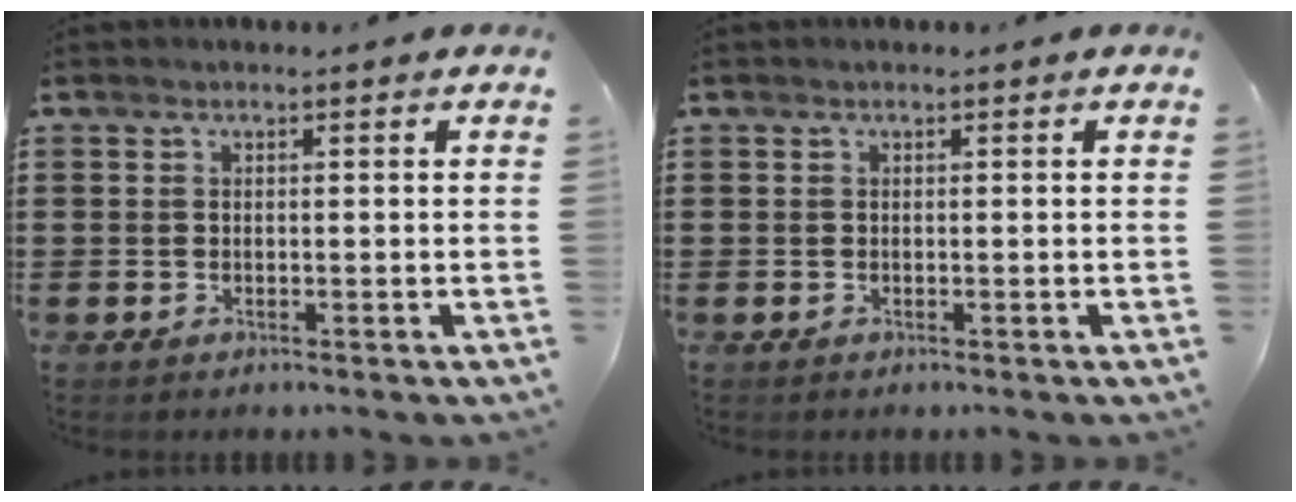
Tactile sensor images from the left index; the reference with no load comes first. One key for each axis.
{"total": 0.0}